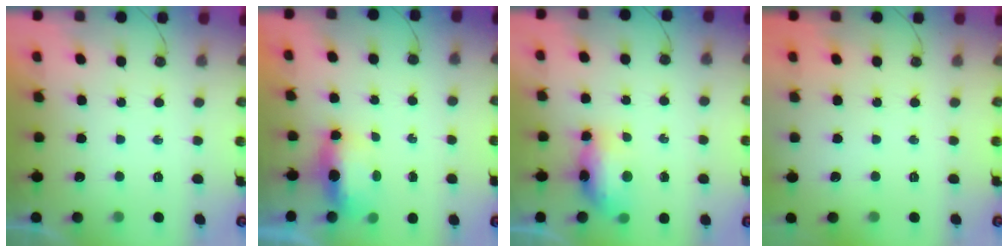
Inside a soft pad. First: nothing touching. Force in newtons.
{"total": 6.1, "press": 6.0, "slide": 1.2}
{"total": 13.9, "press": 9.1, "slide": 10.5}
{"total": 0.0}